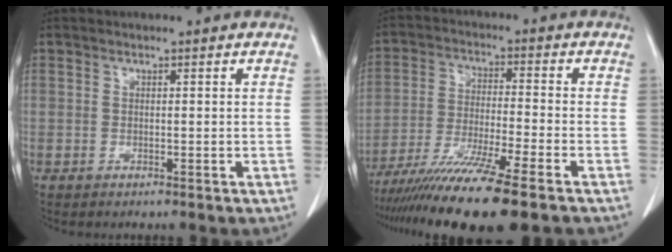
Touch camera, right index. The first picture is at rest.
{"total": 14.4, "force": [-10.8, -0.9, 9.4], "torque": [-0.173, -0.044, -0.183]}